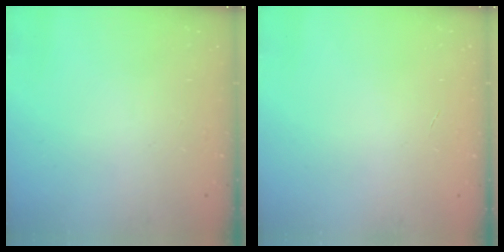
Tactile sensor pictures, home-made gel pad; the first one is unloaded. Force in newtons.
{"total": 0.0}